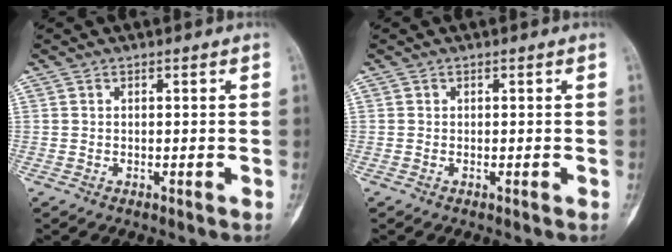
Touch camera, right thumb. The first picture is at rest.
{"total": 0.0}